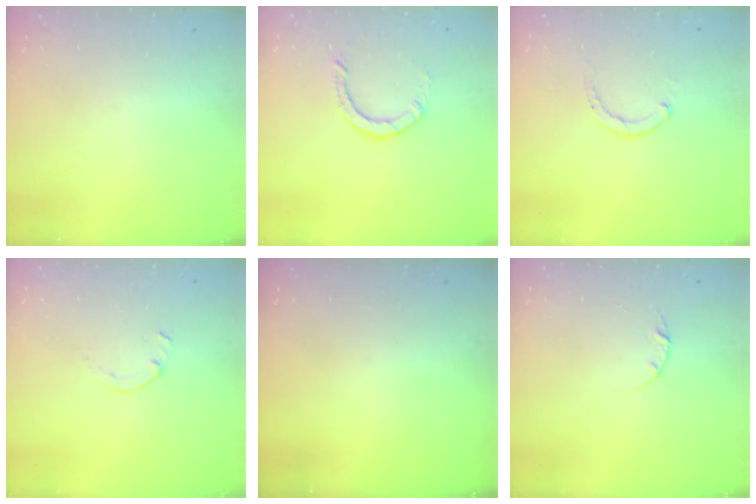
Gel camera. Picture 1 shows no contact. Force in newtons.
{"total": 3.9, "press": 3.8, "slide": 0.4}
{"total": 1.8, "press": 1.7, "slide": 0.5}
{"total": 0.9, "press": 0.8, "slide": 0.3}
{"total": 0.0}
{"total": 3.0, "press": 3.0, "slide": 0.4}